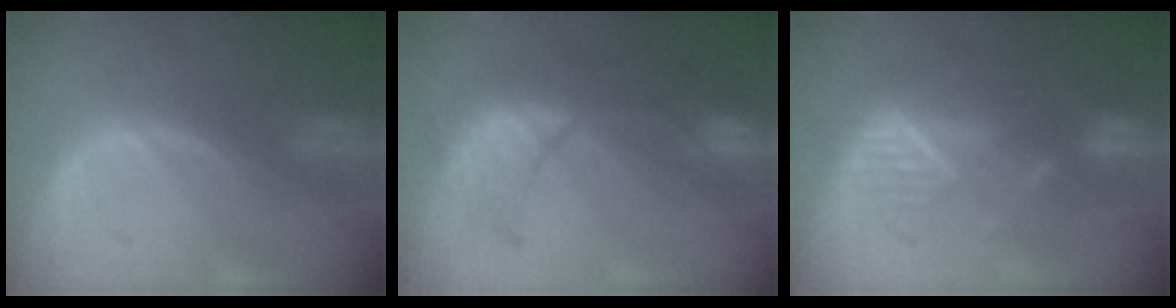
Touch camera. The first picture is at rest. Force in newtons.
{"total": 10.3, "press": 9.0, "slide": 5.1}
{"total": 9.0, "press": 7.9, "slide": 4.4}